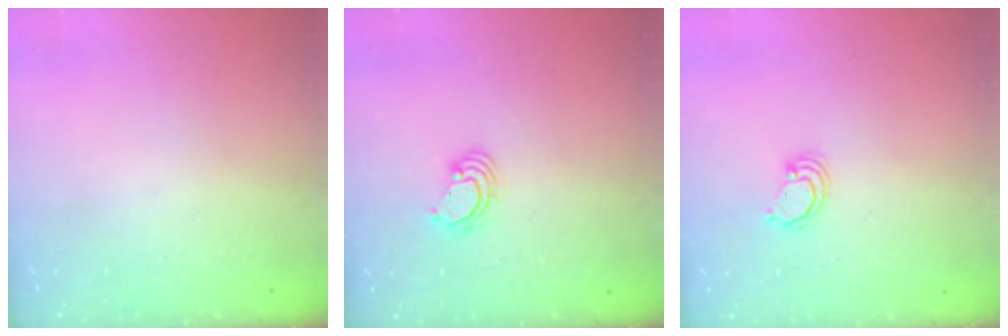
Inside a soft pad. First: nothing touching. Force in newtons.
{"total": 3.9, "press": 3.9, "slide": 0.2}
{"total": 2.0, "press": 2.0, "slide": 0.2}